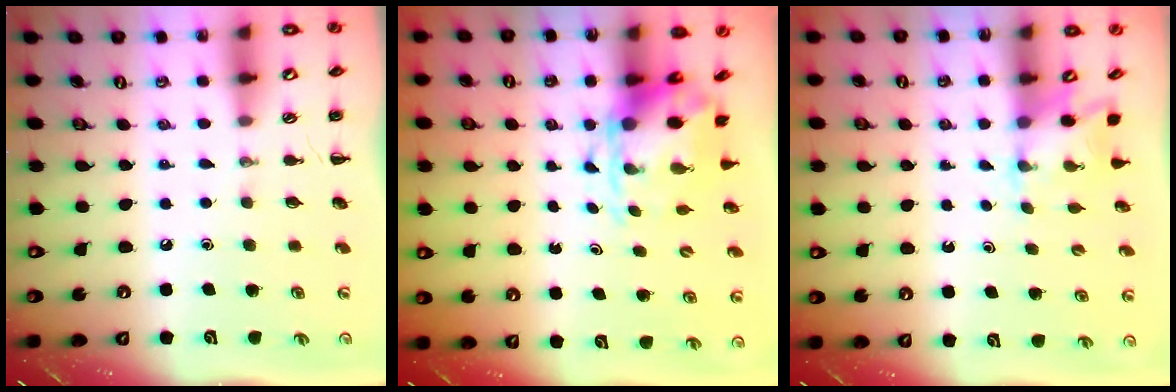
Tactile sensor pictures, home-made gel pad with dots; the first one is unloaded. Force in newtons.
{"total": 4.4, "press": 4.2, "slide": 1.1}
{"total": 2.5, "press": 2.4, "slide": 0.9}